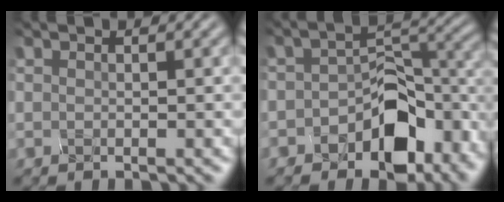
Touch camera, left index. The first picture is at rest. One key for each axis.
{"total": 8.5, "fx": -5.1, "fy": 4.6, "fz": 5.0, "tx": -0.073, "ty": -0.001, "tz": -0.063}